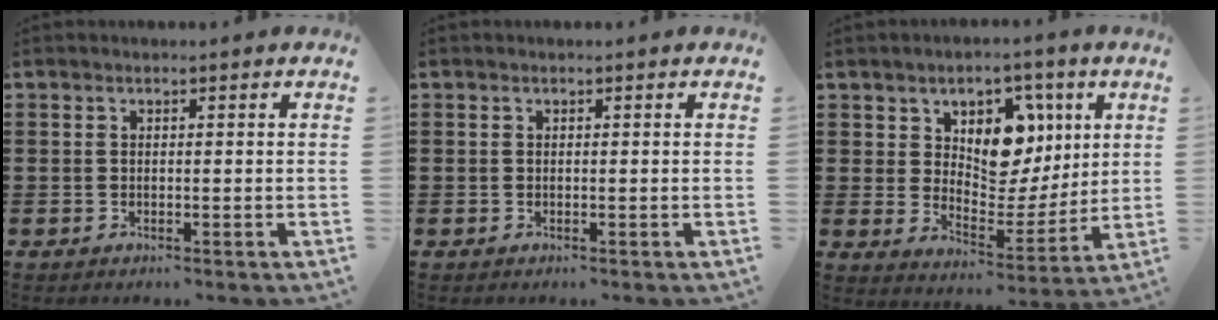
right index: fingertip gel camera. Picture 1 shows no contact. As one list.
[{"total": 0.0}, {"total": 8.7, "force": [4.4, 6.3, 4.1], "torque": [-0.083, -0.020, 0.078]}]